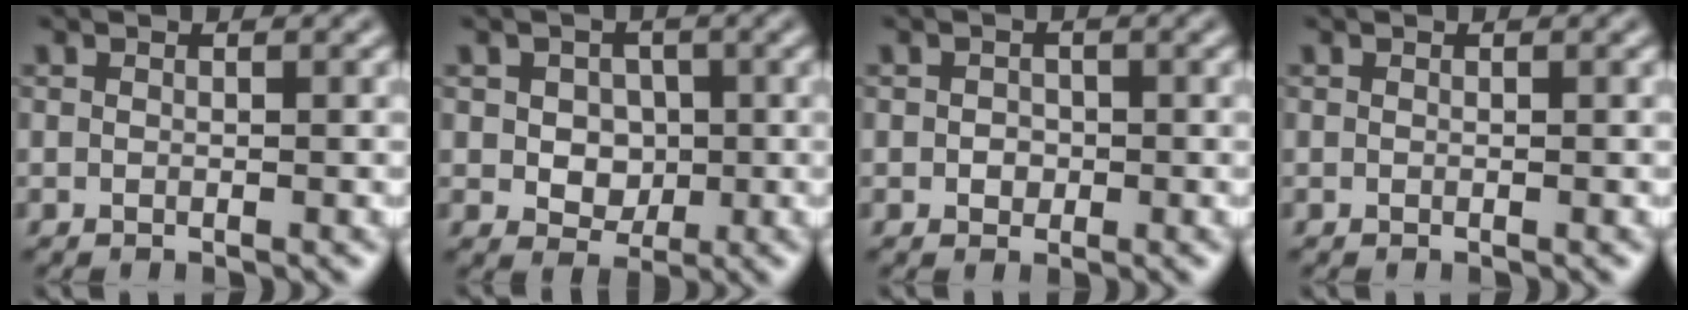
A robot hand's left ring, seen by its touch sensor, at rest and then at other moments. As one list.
[{"total": 3.0, "force": [0.1, 2.5, 1.7], "torque": [-0.022, -0.003, -0.004]}, {"total": 1.2, "force": [0.0, 1.1, 0.5], "torque": [-0.006, -0.003, -0.004]}, {"total": 0.0}]